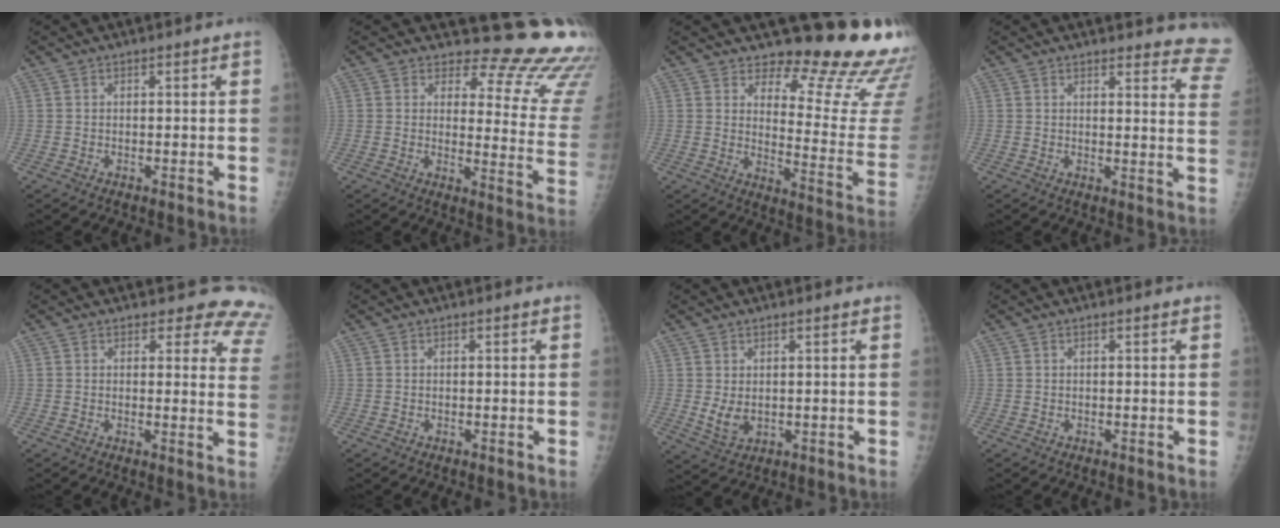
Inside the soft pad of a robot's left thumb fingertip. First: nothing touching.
{"total": 18.5, "force": [17.2, 5.4, 4.2], "torque": [0.002, -0.172, 0.173]}
{"total": 17.1, "force": [15.9, 2.8, 5.5], "torque": [-0.027, -0.186, 0.190]}
{"total": 12.4, "force": [12.1, 2.0, 1.9], "torque": [0.026, -0.105, 0.096]}
{"total": 11.7, "force": [10.5, 4.6, 2.4], "torque": [0.035, -0.070, 0.075]}
{"total": 0.0}
{"total": 4.0, "force": [0.7, 2.5, 3.0], "torque": [-0.047, -0.014, 0.023]}
{"total": 0.0}